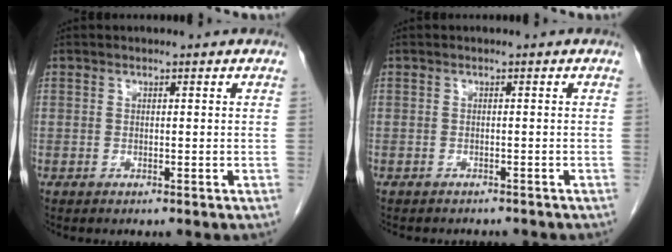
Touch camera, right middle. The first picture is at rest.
{"total": 4.7, "force": [-4.2, 1.7, 1.5], "torque": [-0.020, -0.001, -0.046]}